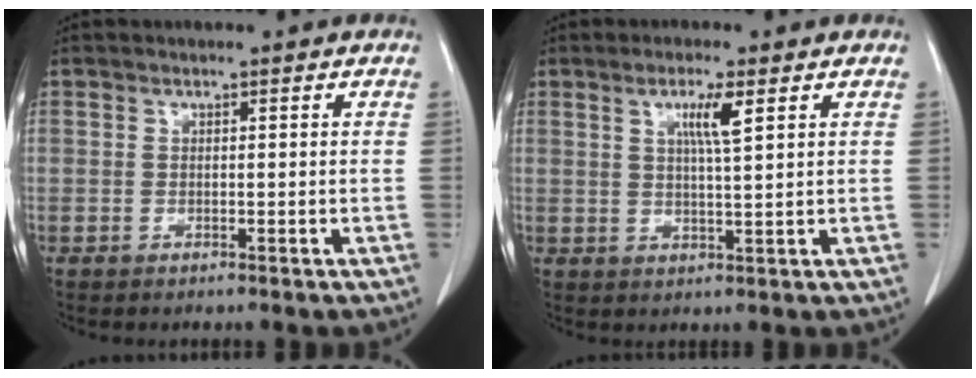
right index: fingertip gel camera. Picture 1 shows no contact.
{"total": 4.4, "force": [1.9, -0.3, 4.0], "torque": [-0.071, -0.003, 0.034]}